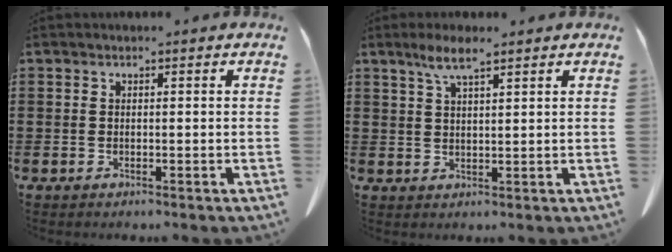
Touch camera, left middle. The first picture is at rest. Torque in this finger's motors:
{"motor_torque": [1.08, 1.06, 0.11, 0.07]}